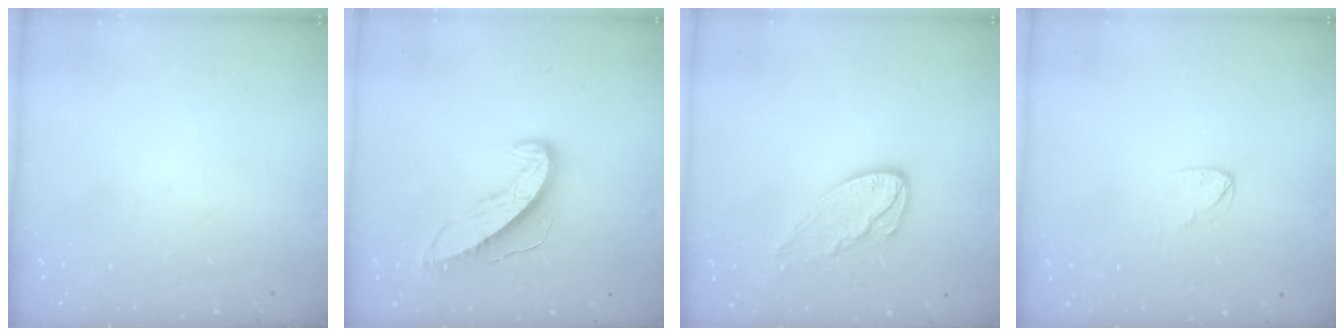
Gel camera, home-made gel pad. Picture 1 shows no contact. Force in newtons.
{"total": 8.9, "press": 8.9, "slide": 0.6}
{"total": 9.5, "press": 9.5, "slide": 0.4}
{"total": 3.9, "press": 3.9, "slide": 0.4}